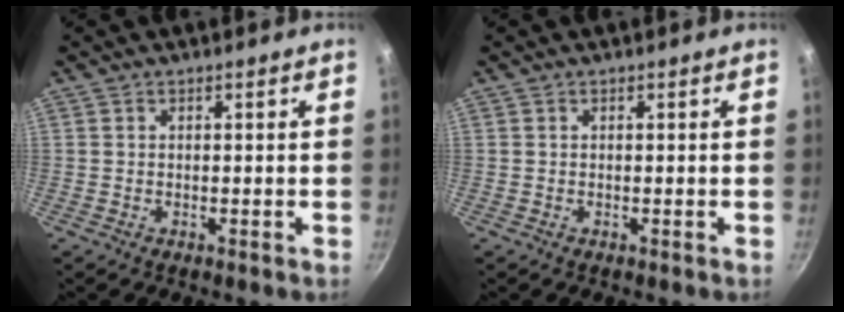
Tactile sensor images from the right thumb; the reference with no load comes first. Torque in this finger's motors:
{"motor_torque": [-0.05, 0.05, 0.00, 0.00, 0.00]}